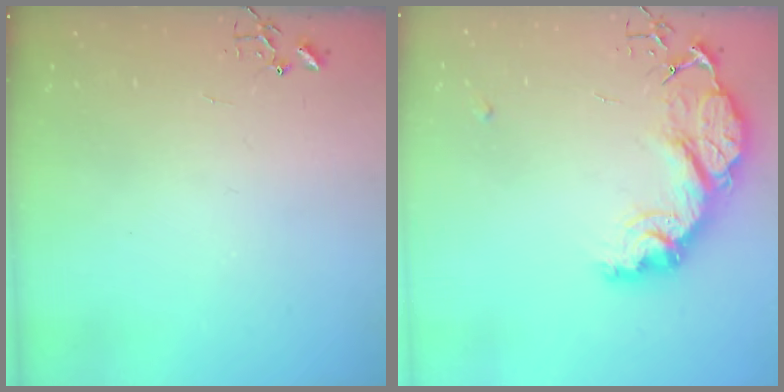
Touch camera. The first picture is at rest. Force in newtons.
{"total": 15.8, "press": 15.8, "slide": 1.3}